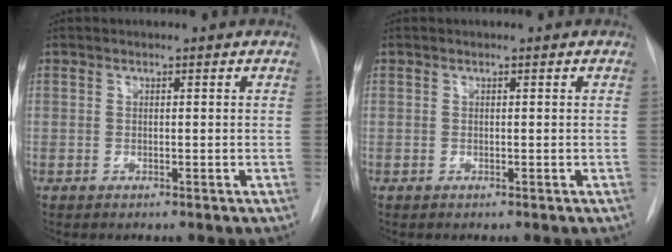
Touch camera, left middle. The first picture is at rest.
{"total": 0.0}